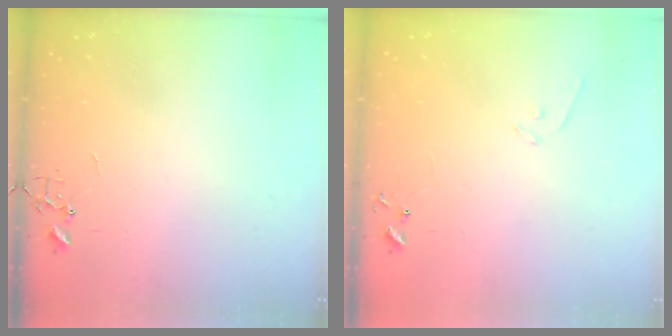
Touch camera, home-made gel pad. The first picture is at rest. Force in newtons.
{"total": 5.3, "press": 5.3, "slide": 0.4}